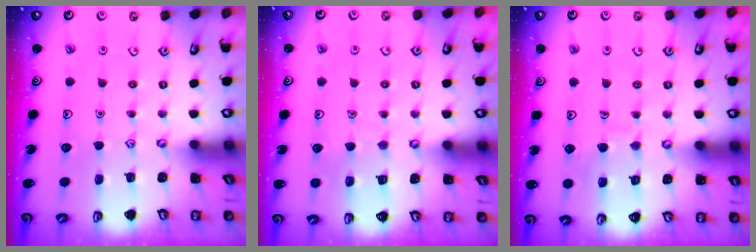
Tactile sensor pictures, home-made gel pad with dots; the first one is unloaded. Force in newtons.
{"total": 4.7, "press": 4.6, "slide": 0.4}
{"total": 5.6, "press": 5.6, "slide": 0.2}